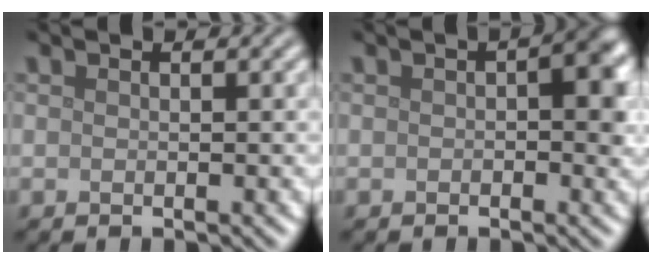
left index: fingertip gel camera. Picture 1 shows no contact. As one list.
[{"total": 3.4, "force": [0.4, 1.6, 3.0], "torque": [-0.029, 0.007, 0.000]}]